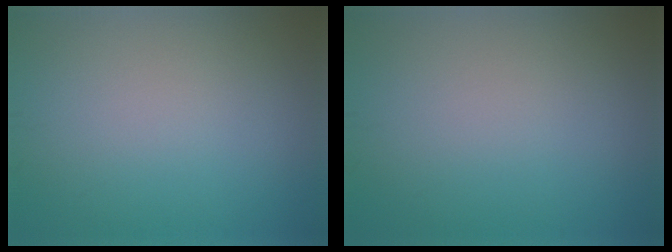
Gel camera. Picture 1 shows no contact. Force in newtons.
{"total": 0.0}